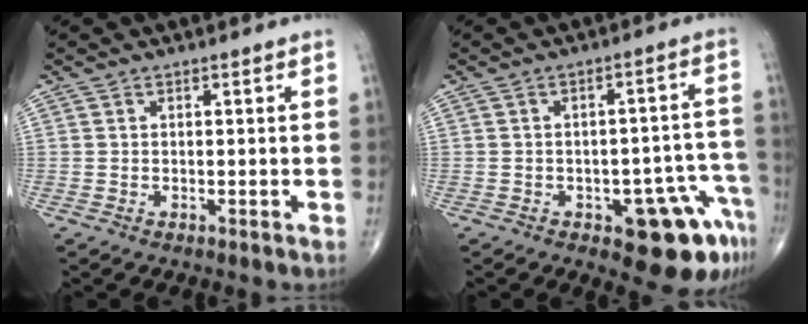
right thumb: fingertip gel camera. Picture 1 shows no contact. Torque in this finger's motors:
{"motor_torque": [1.27, 0.94, 0.74, -0.77, 0.01]}